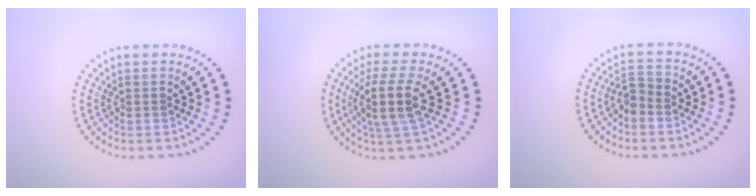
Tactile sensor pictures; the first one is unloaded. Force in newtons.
{"total": 3.7, "press": 3.0, "slide": 2.2}
{"total": 1.7, "press": 1.5, "slide": 0.8}